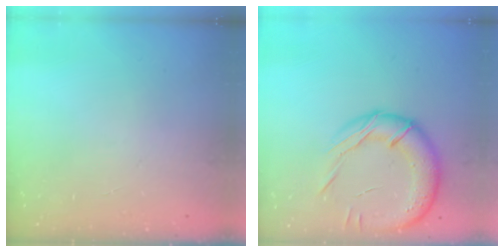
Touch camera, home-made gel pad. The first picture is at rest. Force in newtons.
{"total": 17.7, "press": 17.4, "slide": 3.2}